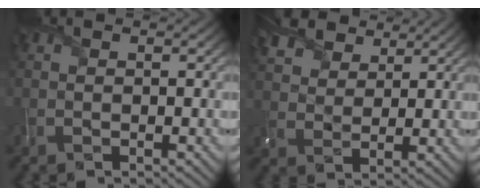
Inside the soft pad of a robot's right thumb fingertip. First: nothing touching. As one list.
[{"total": 6.9, "force": [5.1, 3.5, 3.2], "torque": [-0.093, 0.015, 0.100]}]